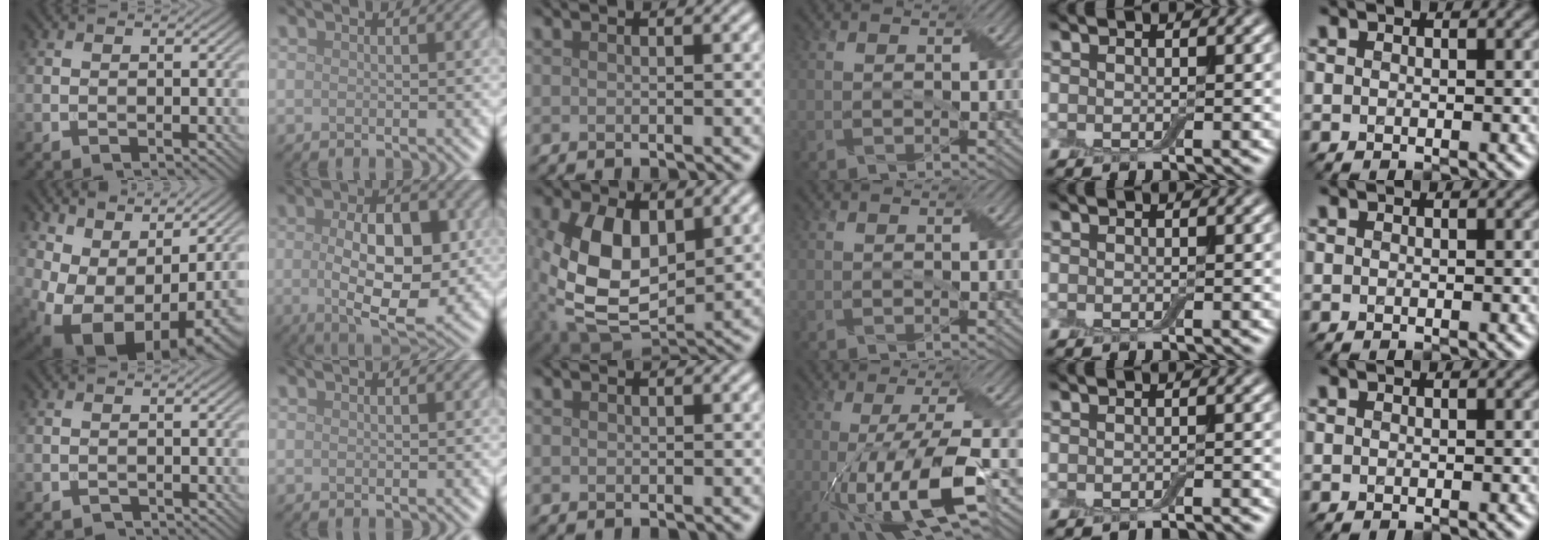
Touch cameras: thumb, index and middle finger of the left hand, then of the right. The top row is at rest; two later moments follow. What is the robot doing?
{"motion": "peel", "object": "aluminum foil"}